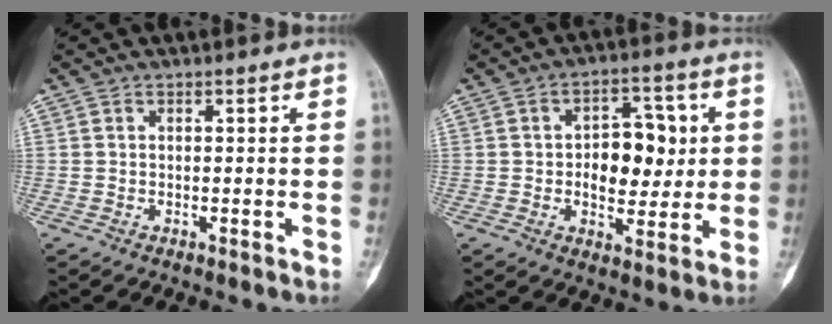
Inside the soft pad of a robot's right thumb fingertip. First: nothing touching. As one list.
[{"total": 11.0, "force": [0.7, 7.1, 8.4], "torque": [-0.071, 0.007, 0.013]}]